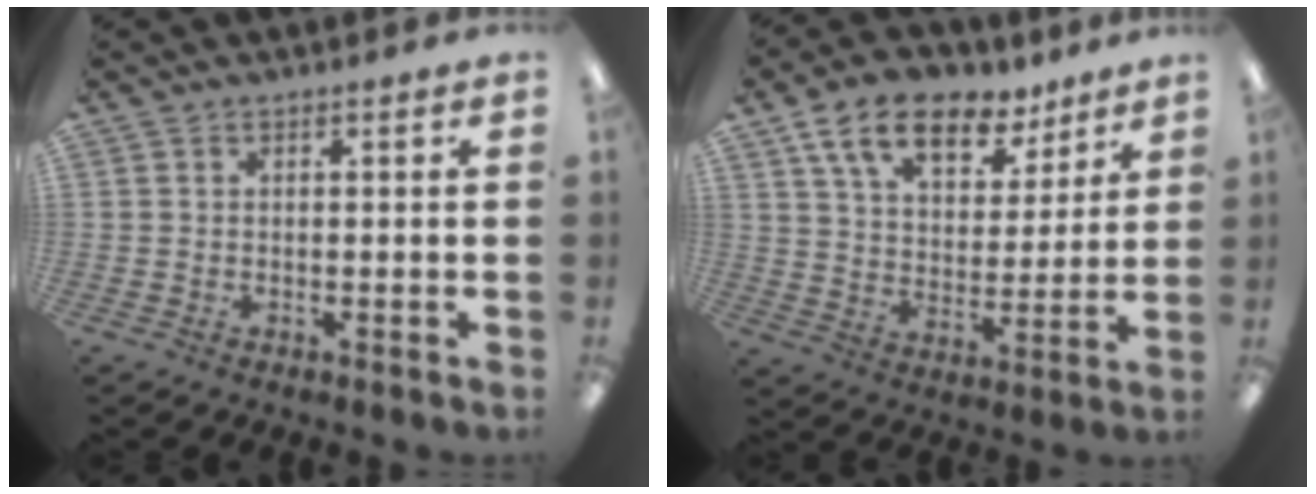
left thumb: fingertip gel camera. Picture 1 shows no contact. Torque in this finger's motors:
{"motor_torque": [0.40, 0.51, 1.37, -1.40, 0.18]}